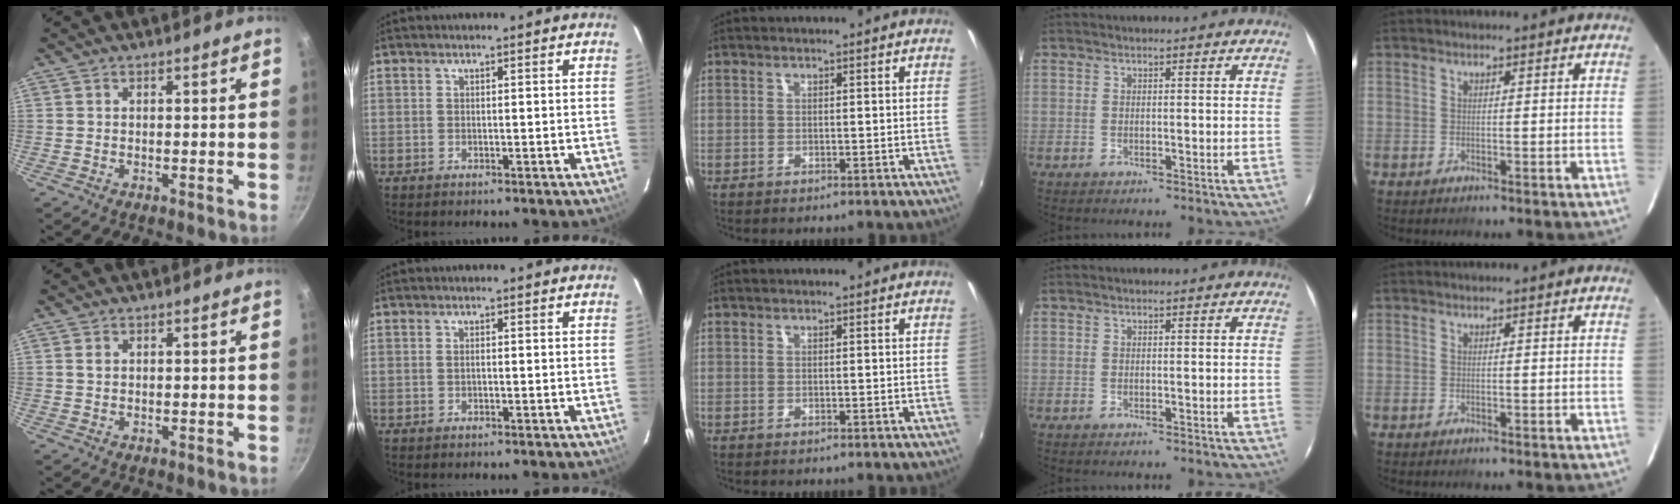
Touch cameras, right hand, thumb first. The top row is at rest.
{"thumb": {"total": 1.1, "force": [0.4, 0.8, 0.7], "torque": [-0.012, 0.001, 0.008]}, "index": {"total": 0.7, "force": [-0.1, 0.3, 0.6], "torque": [-0.013, 0.002, -0.003]}}